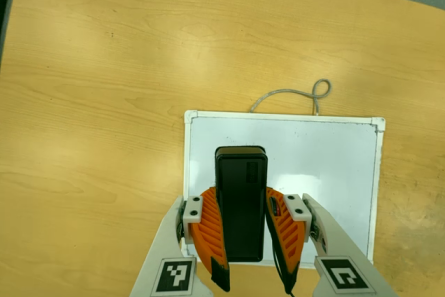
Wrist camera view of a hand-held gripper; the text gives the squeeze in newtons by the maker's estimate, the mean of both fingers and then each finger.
{"total": 8.1, "left": 6.3, "right": 9.9}